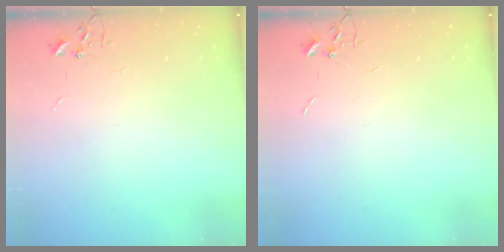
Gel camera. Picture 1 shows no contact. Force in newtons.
{"total": 0.0}